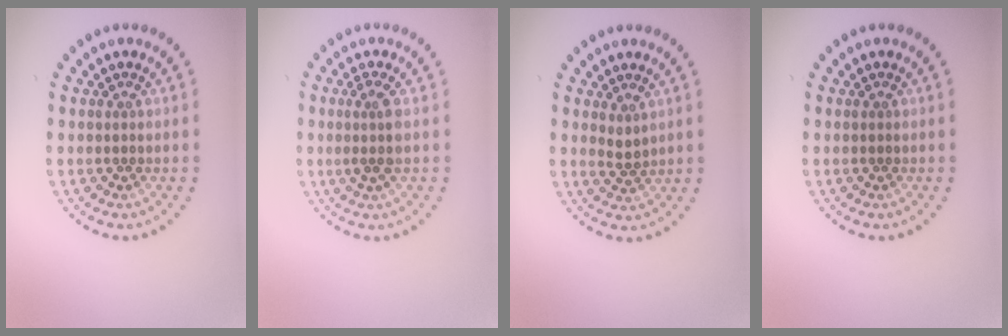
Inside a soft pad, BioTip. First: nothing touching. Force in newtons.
{"total": 2.0, "press": 1.6, "slide": 1.2}
{"total": 1.1, "press": 0.8, "slide": 0.8}
{"total": 0.0}